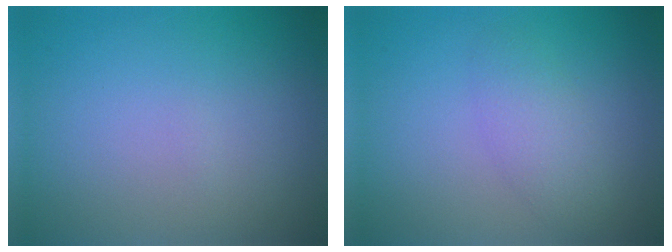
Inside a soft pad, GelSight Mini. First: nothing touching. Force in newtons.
{"total": 2.3, "press": 2.3, "slide": 0.1}